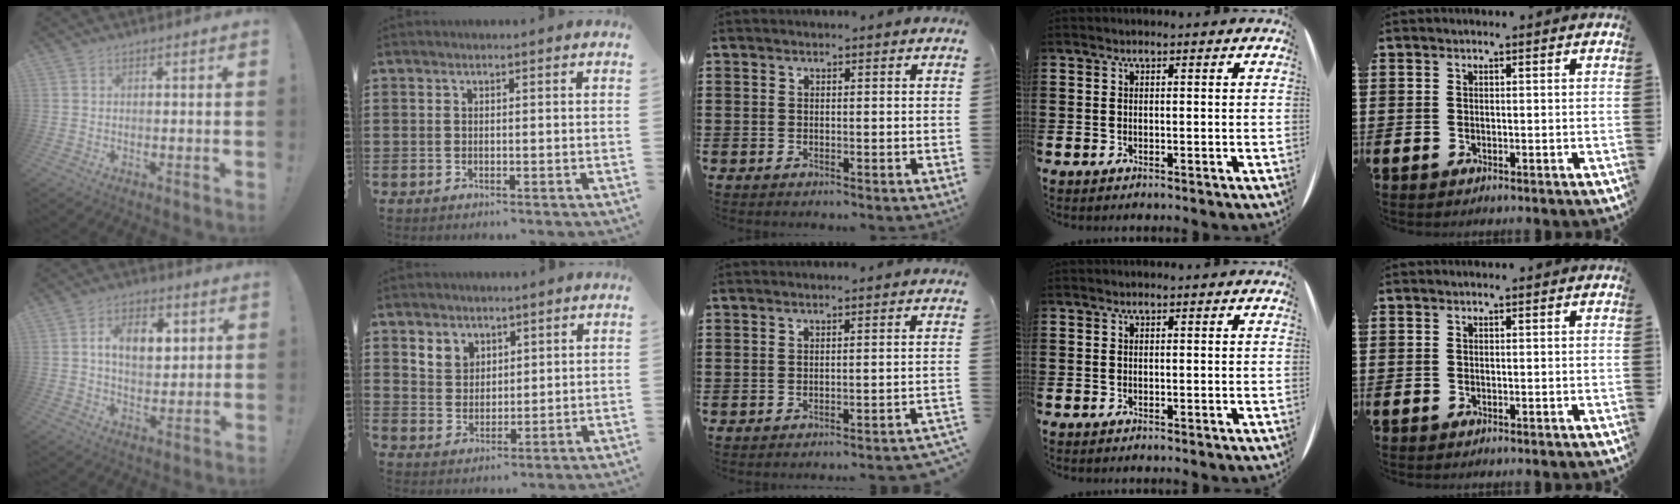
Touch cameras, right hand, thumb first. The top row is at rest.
{"thumb": {"total": 10.2, "force": [2.9, 6.7, 7.2], "torque": [-0.104, 0.003, 0.050]}, "index": {"total": 4.0, "force": [2.7, 3.0, 0.3], "torque": [-0.023, 0.011, 0.051]}, "middle": {"total": 1.8, "force": [-1.7, -0.3, 0.5], "torque": [-0.009, 0.002, -0.035]}}